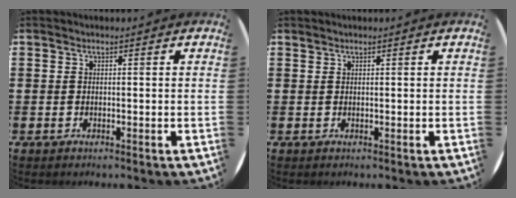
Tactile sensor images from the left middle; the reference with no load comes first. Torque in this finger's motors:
{"motor_torque": [-0.23, -0.10, -0.07, 0.01]}